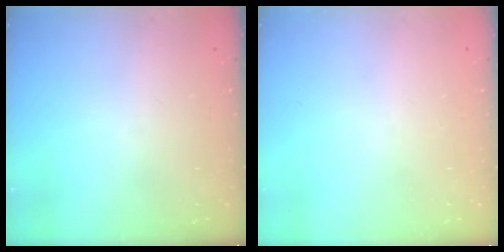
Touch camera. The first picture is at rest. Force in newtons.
{"total": 0.0}